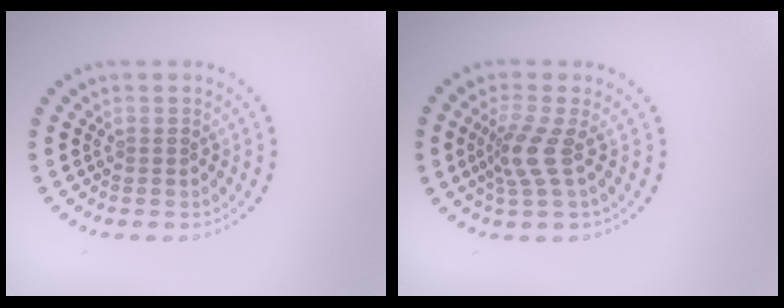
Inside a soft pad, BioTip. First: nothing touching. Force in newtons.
{"total": 2.9, "press": 2.1, "slide": 2.0}